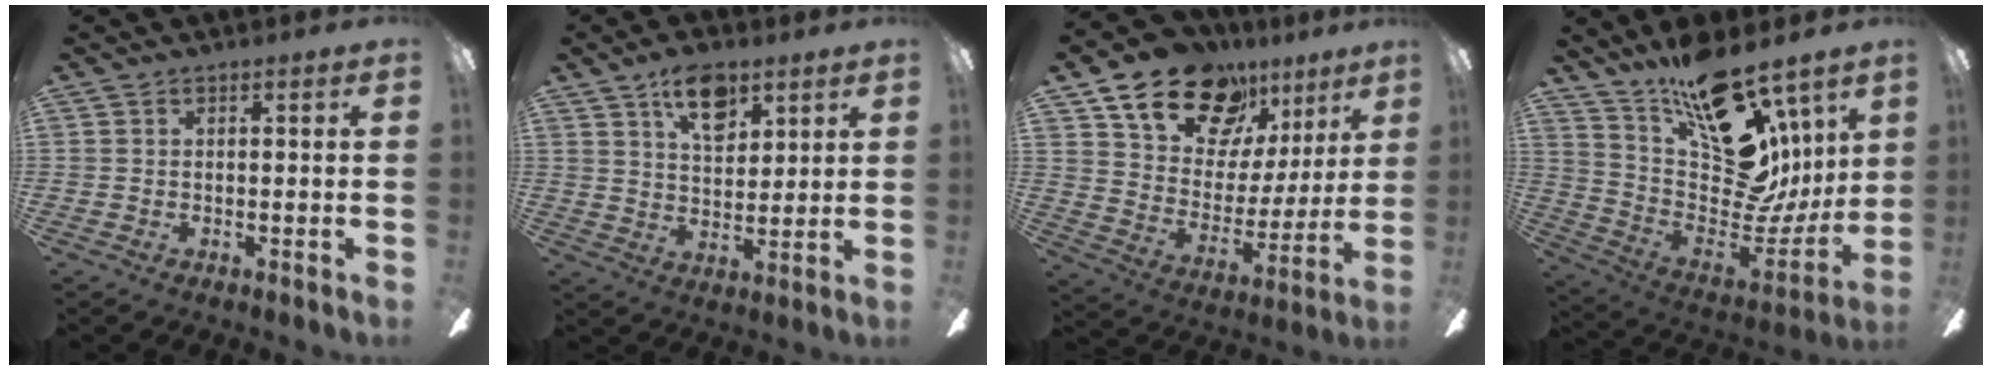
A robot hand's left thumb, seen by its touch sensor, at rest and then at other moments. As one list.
[{"total": 10.2, "force": [6.2, 5.4, 6.0], "torque": [-0.092, -0.017, 0.109]}, {"total": 20.4, "force": [14.1, 11.7, 8.9], "torque": [-0.159, -0.083, 0.256]}, {"total": 21.7, "force": [14.0, 9.9, 13.2], "torque": [-0.193, -0.120, 0.247]}]